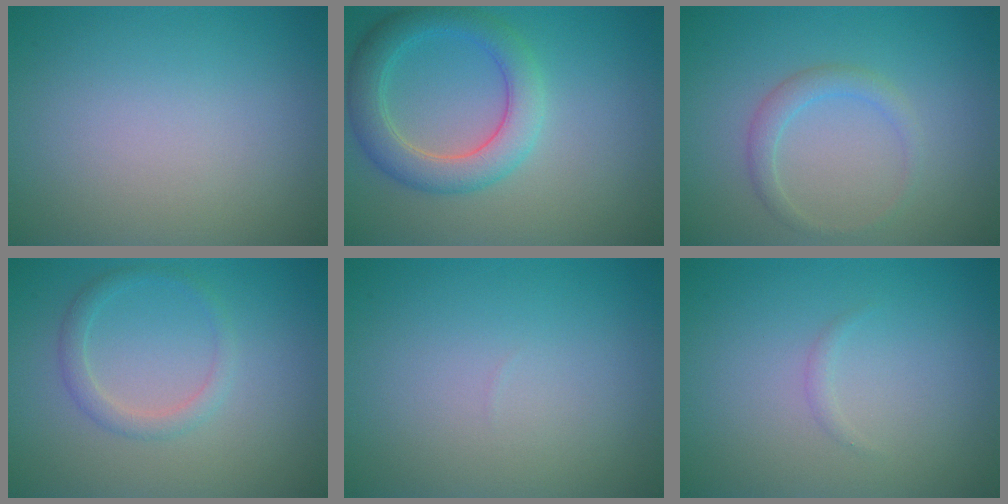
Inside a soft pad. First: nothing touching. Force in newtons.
{"total": 4.7, "press": 4.7, "slide": 0.2}
{"total": 1.7, "press": 1.7, "slide": 0.2}
{"total": 1.7, "press": 1.7, "slide": 0.1}
{"total": 0.0}
{"total": 0.6, "press": 0.6, "slide": 0.1}